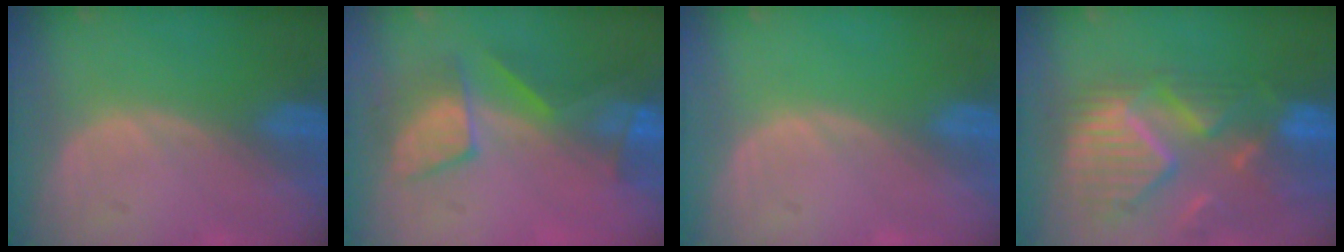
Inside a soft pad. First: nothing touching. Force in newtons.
{"total": 7.6, "press": 7.2, "slide": 2.4}
{"total": 0.0}
{"total": 12.2, "press": 10.5, "slide": 6.1}